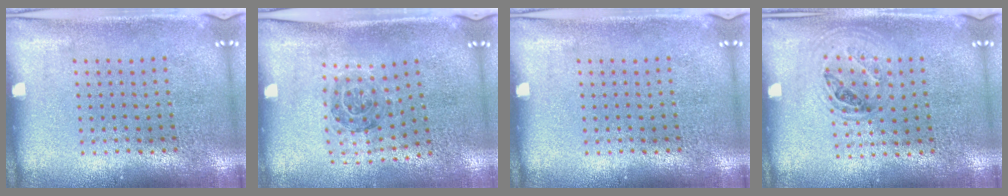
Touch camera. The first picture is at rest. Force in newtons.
{"total": 1.1, "press": 1.0, "slide": 0.3}
{"total": 0.0}
{"total": 1.0, "press": 0.9, "slide": 0.3}